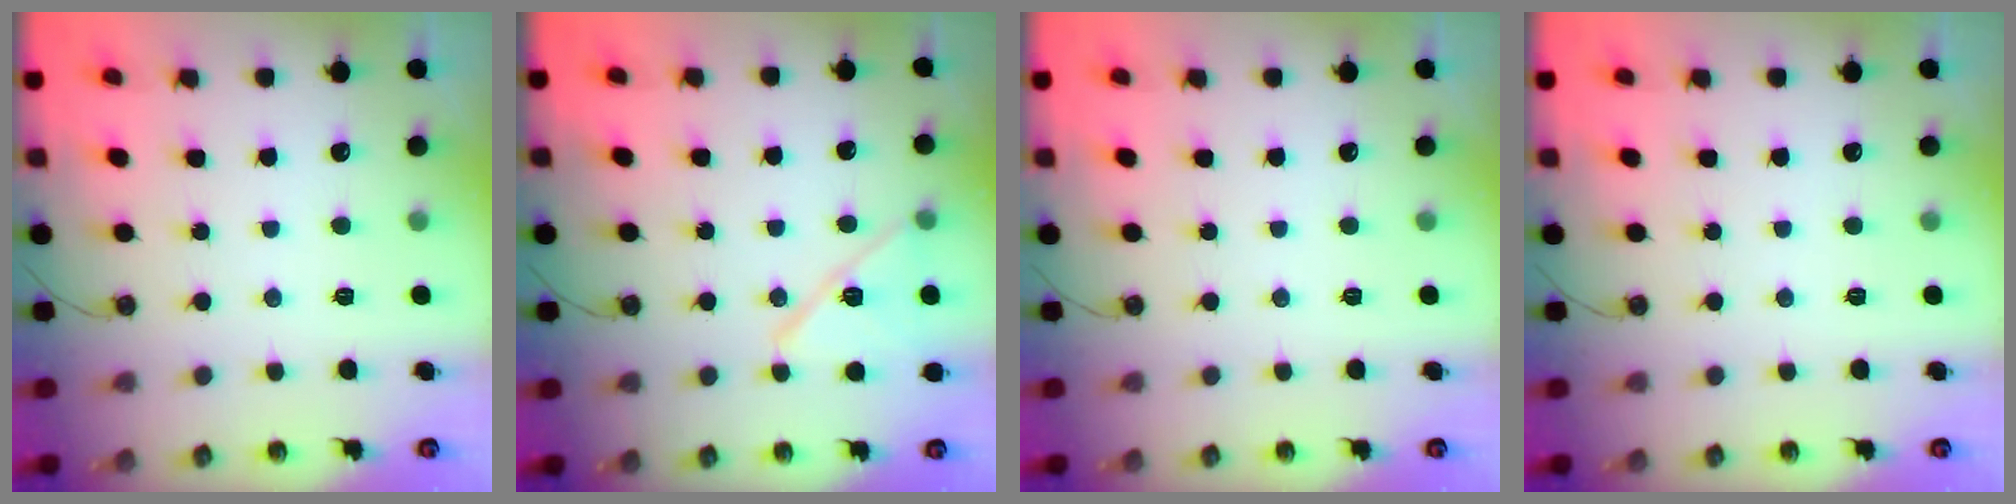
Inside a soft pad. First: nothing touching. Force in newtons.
{"total": 13.3, "press": 12.7, "slide": 4.1}
{"total": 0.0}
{"total": 0.0}